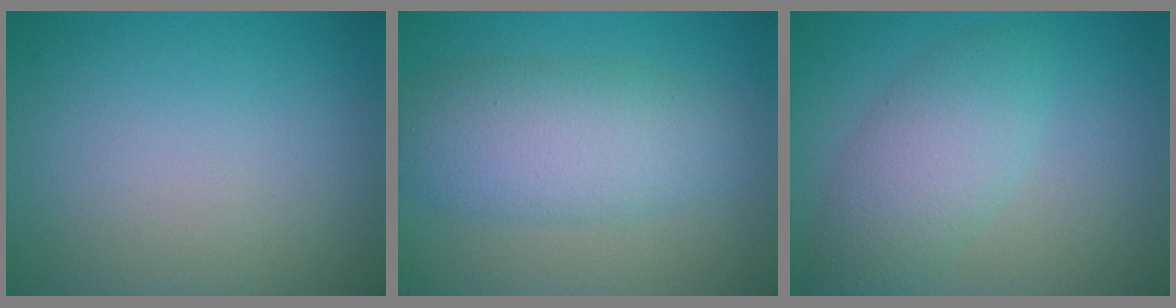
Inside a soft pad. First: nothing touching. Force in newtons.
{"total": 6.2, "press": 6.2, "slide": 0.1}
{"total": 4.6, "press": 4.6, "slide": 0.0}